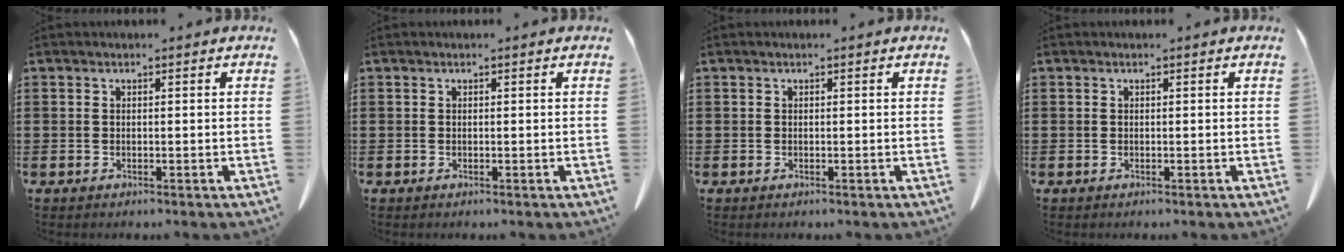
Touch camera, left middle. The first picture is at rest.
{"total": 0.0}
{"total": 0.0}
{"total": 0.0}